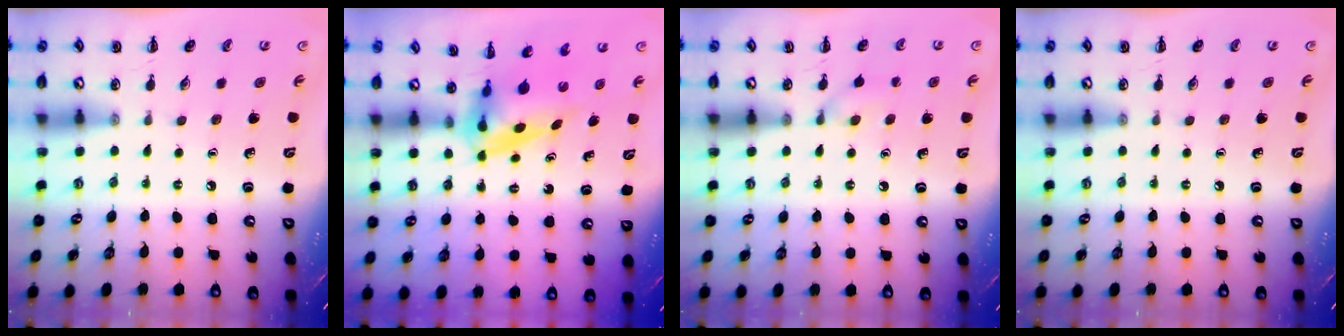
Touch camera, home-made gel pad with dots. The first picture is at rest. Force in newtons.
{"total": 4.0, "press": 3.9, "slide": 0.7}
{"total": 5.5, "press": 5.2, "slide": 1.8}
{"total": 0.0}